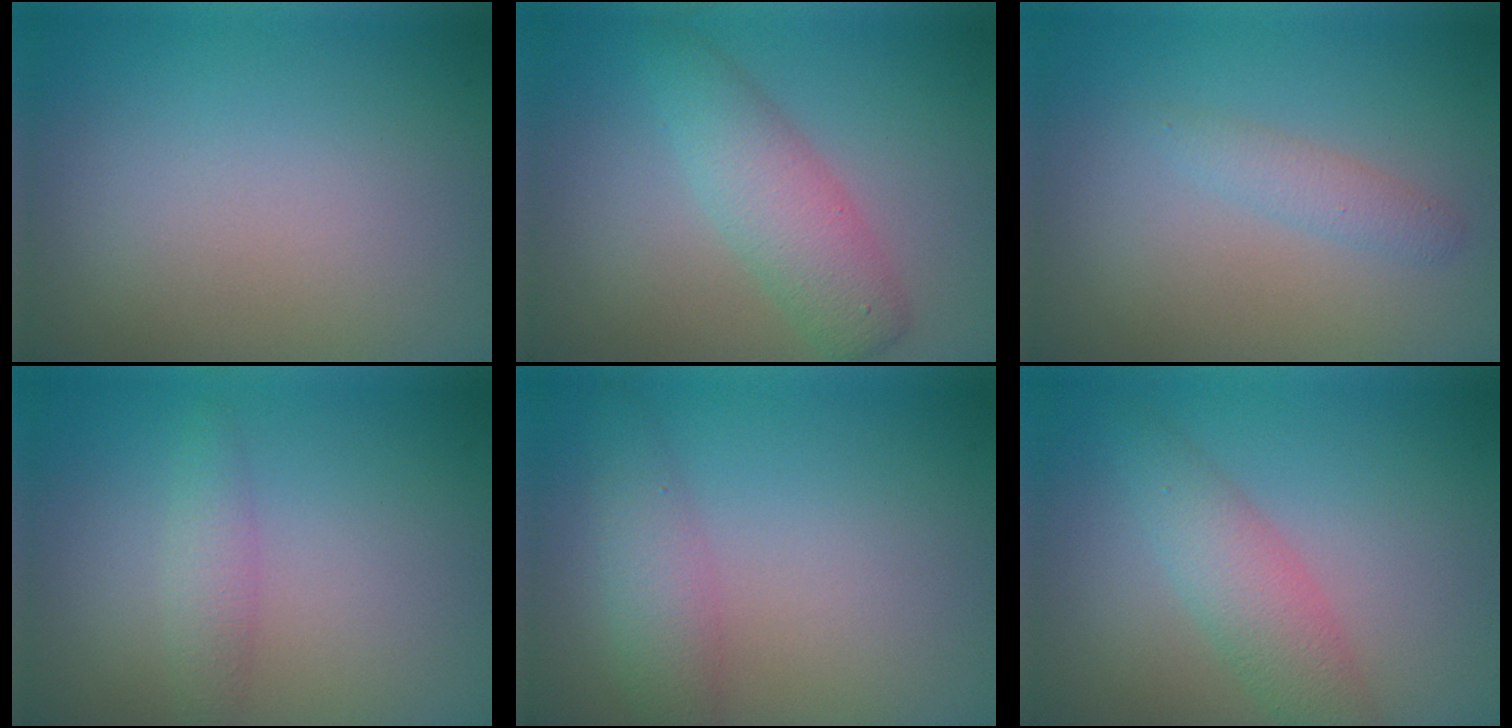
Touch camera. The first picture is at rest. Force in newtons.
{"total": 4.0, "press": 4.0, "slide": 0.1}
{"total": 1.5, "press": 1.5, "slide": 0.0}
{"total": 1.7, "press": 1.7, "slide": 0.1}
{"total": 2.8, "press": 2.8, "slide": 0.1}
{"total": 3.6, "press": 3.6, "slide": 0.1}